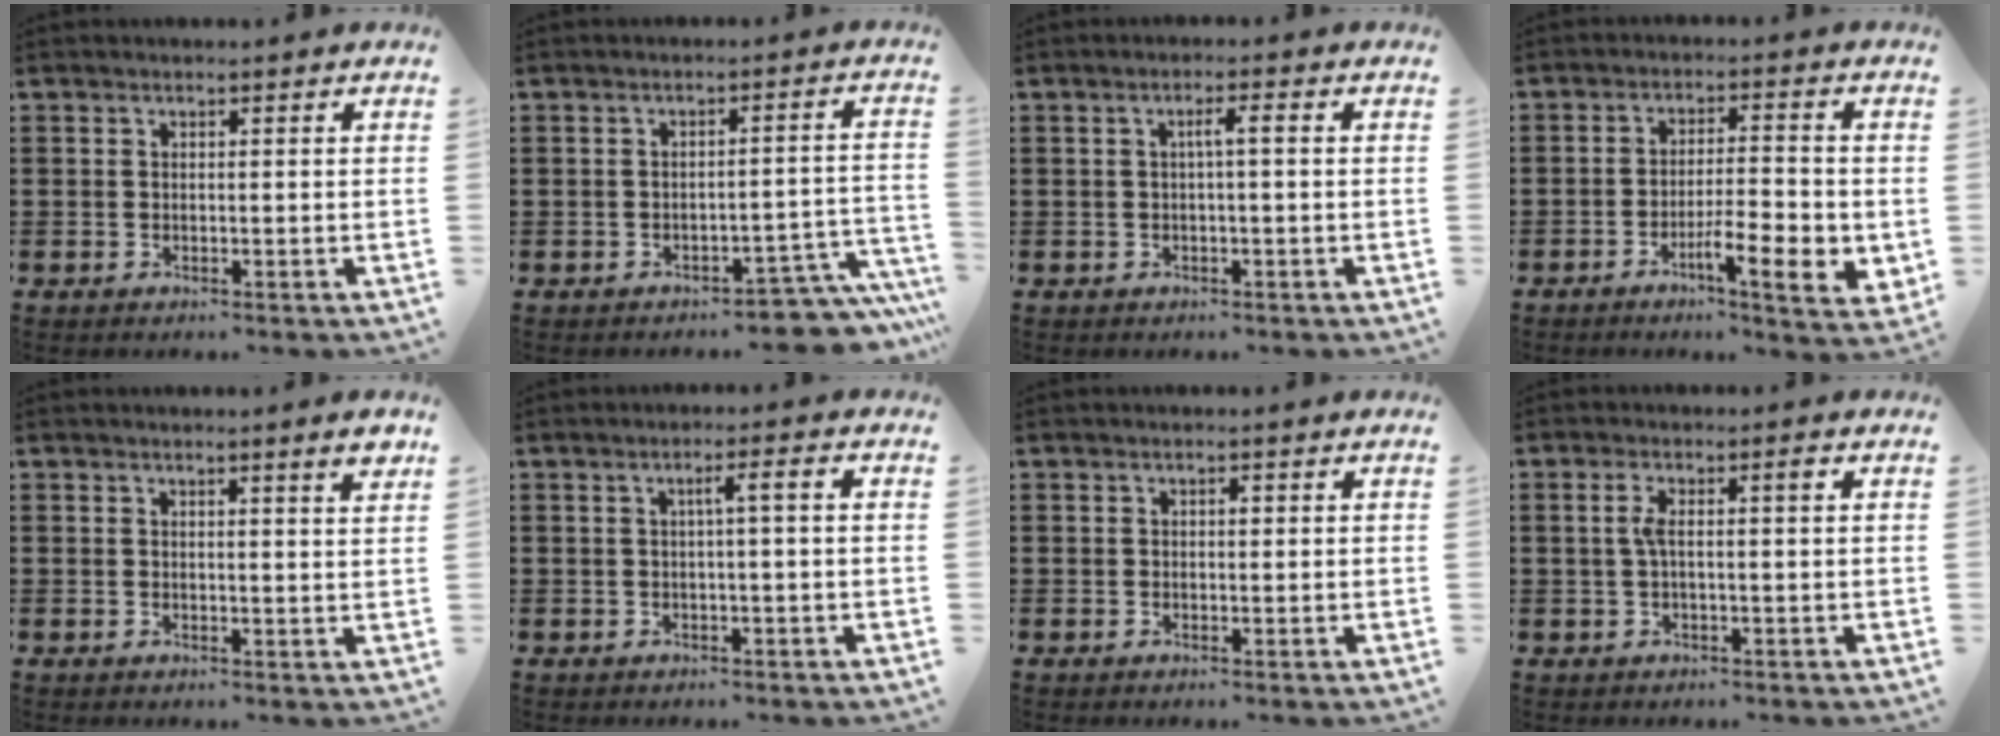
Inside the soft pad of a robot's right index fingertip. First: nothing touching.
{"total": 4.2, "force": [-3.9, 0.7, 1.5], "torque": [-0.025, 0.001, -0.075]}
{"total": 2.2, "force": [-0.1, 0.1, 2.2], "torque": [-0.040, 0.001, -0.004]}
{"total": 7.0, "force": [-3.0, 1.6, 6.1], "torque": [-0.097, 0.001, -0.048]}
{"total": 2.4, "force": [1.7, -0.2, 1.6], "torque": [-0.027, -0.005, 0.029]}
{"total": 2.6, "force": [0.0, 0.0, 2.6], "torque": [-0.045, -0.002, -0.003]}
{"total": 0.7, "force": [0.2, 0.4, 0.5], "torque": [-0.011, 0.001, 0.003]}
{"total": 3.2, "force": [0.3, 0.6, 3.2], "torque": [-0.068, 0.001, -0.001]}